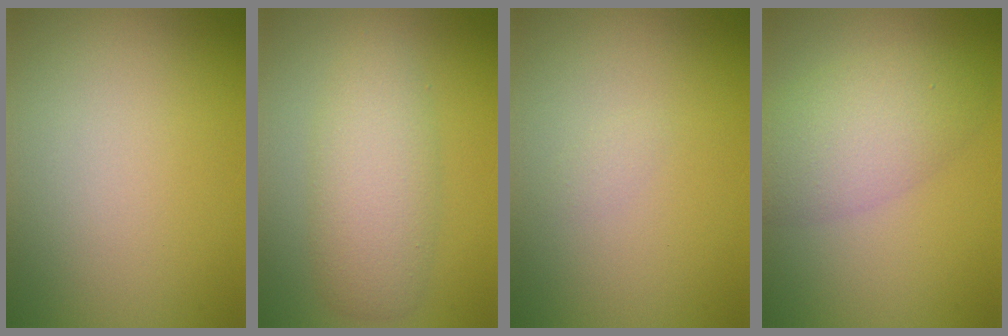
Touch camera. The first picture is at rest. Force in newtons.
{"total": 4.6, "press": 4.6, "slide": 0.1}
{"total": 0.6, "press": 0.6, "slide": 0.1}
{"total": 5.1, "press": 5.1, "slide": 0.2}